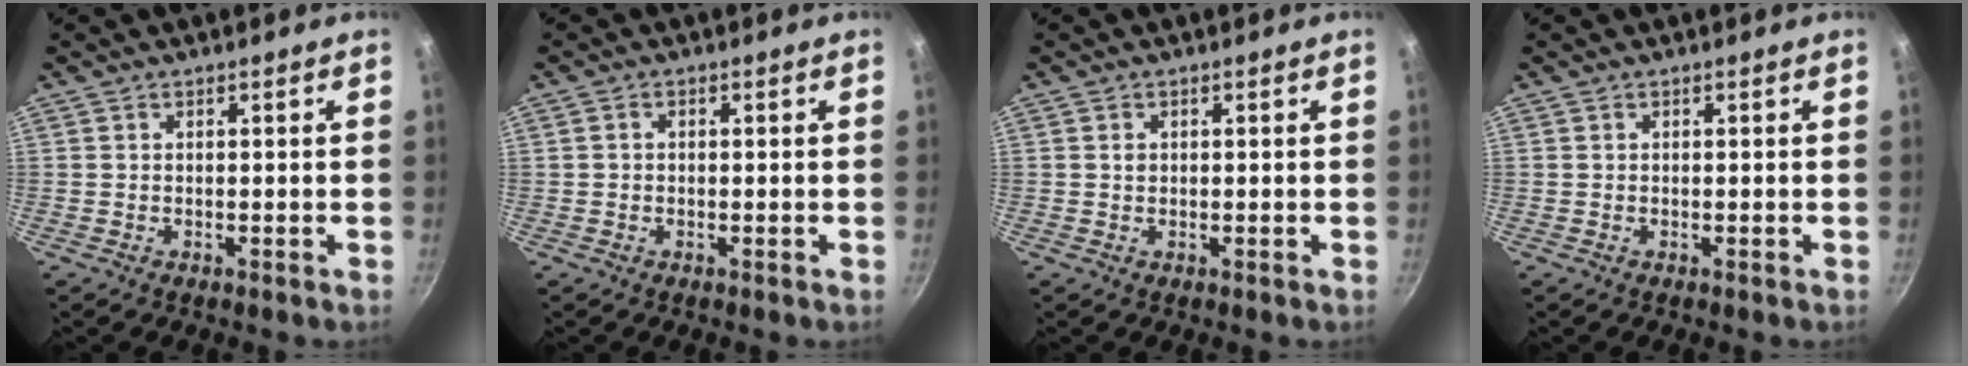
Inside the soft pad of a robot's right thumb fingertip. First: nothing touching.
{"total": 0.8, "force": [-0.1, 0.7, 0.5], "torque": [-0.010, 0.007, -0.001]}
{"total": 0.9, "force": [0.2, 0.8, 0.4], "torque": [-0.005, -0.001, 0.005]}
{"total": 0.0}